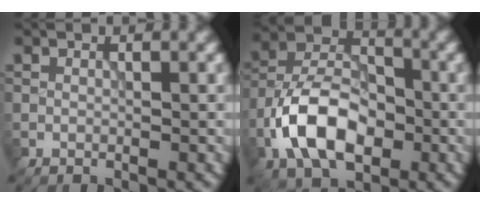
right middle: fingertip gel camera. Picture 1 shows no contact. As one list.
[{"total": 9.1, "force": [-3.3, 5.3, 6.6], "torque": [-0.128, 0.010, -0.070]}]